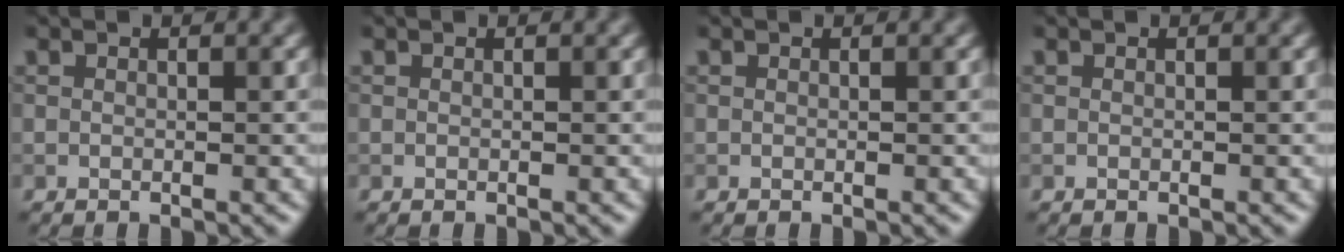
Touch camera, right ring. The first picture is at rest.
{"total": 0.0}
{"total": 0.0}
{"total": 0.0}